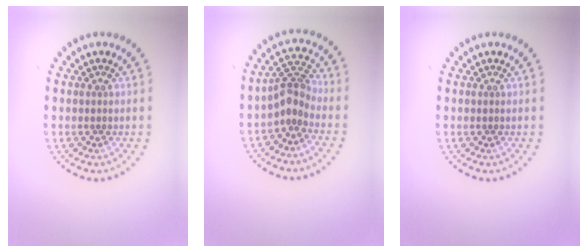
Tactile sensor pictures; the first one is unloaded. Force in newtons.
{"total": 2.6, "press": 2.1, "slide": 1.7}
{"total": 0.0}